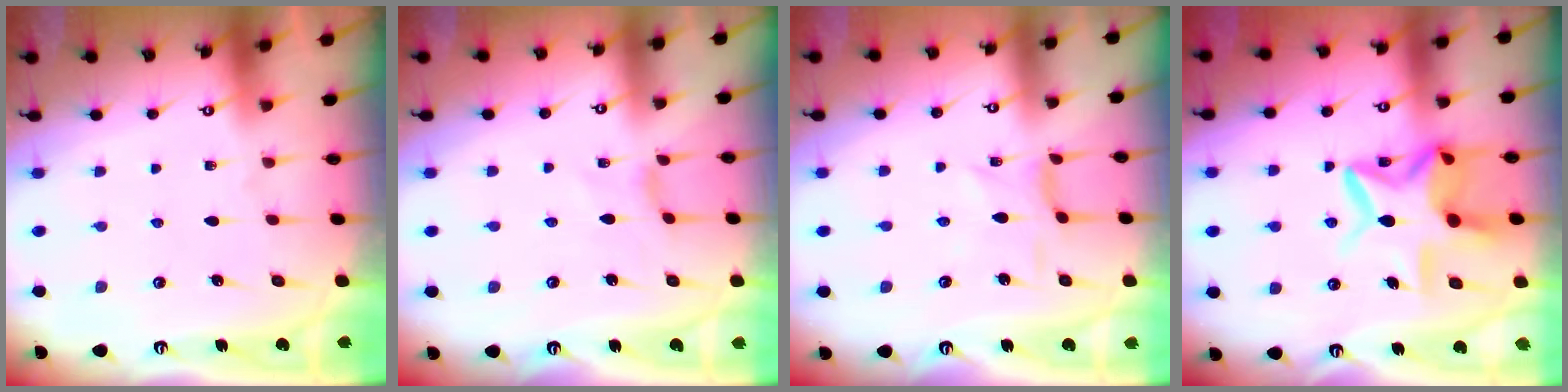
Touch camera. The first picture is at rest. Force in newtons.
{"total": 1.2, "press": 1.1, "slide": 0.4}
{"total": 1.2, "press": 1.2, "slide": 0.2}
{"total": 14.0, "press": 14.0, "slide": 1.6}